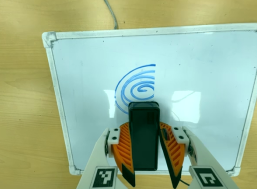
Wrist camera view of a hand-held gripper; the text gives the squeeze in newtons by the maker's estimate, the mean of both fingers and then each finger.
{"total": 7.9, "left": 6.8, "right": 9.1}